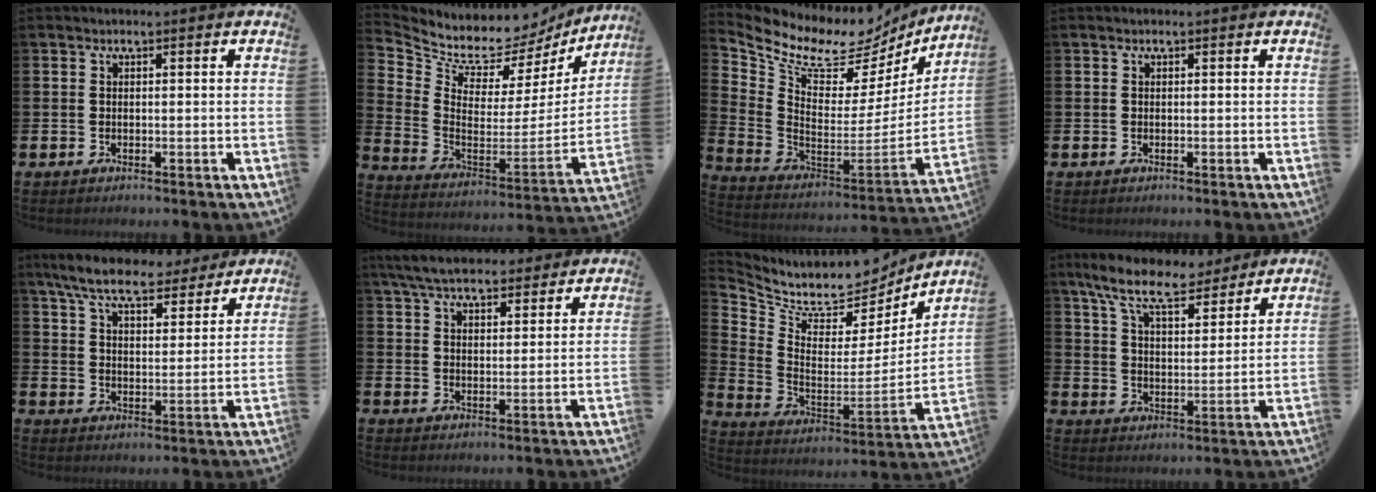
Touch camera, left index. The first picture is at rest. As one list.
[{"total": 8.4, "force": [7.7, 3.1, 1.1], "torque": [-0.056, -0.079, 0.127]}, {"total": 8.3, "force": [6.9, 4.0, 2.6], "torque": [-0.089, -0.066, 0.114]}, {"total": 0.0}, {"total": 8.3, "force": [7.5, 1.7, 3.0], "torque": [-0.088, -0.038, 0.133]}, {"total": 6.6, "force": [6.2, 1.5, 1.6], "torque": [-0.052, -0.021, 0.112]}, {"total": 8.7, "force": [7.9, 3.1, 1.9], "torque": [-0.076, -0.068, 0.134]}, {"total": 10.2, "force": [8.8, 2.9, 4.2], "torque": [-0.115, -0.038, 0.157]}]